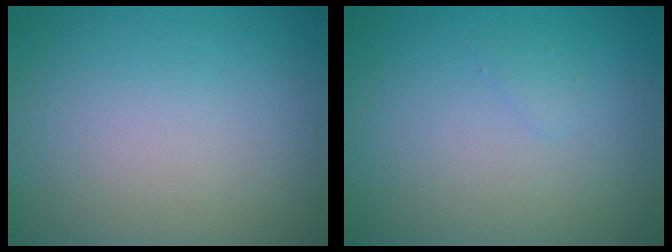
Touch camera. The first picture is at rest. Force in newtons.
{"total": 0.5, "press": 0.5, "slide": 0.1}